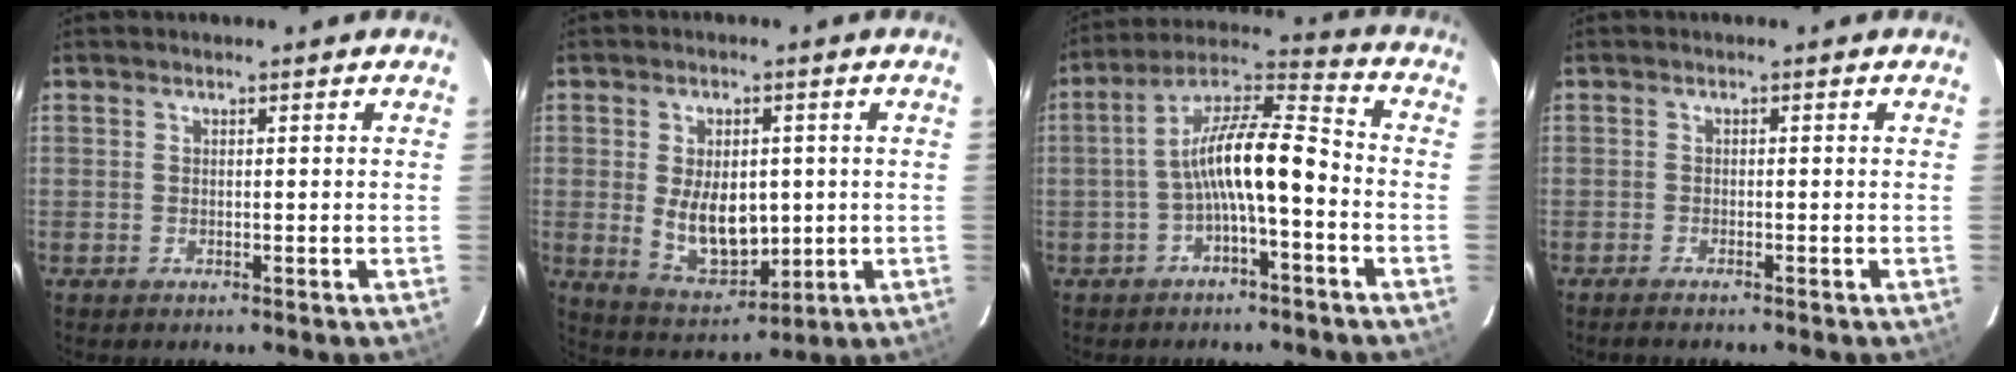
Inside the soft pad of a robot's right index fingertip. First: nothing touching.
{"total": 10.5, "force": [-0.1, 6.4, 8.3], "torque": [-0.160, -0.011, 0.020]}
{"total": 11.0, "force": [-3.2, 2.6, 10.2], "torque": [-0.197, 0.024, -0.060]}
{"total": 1.9, "force": [-1.7, 0.2, 0.8], "torque": [-0.022, -0.006, -0.032]}